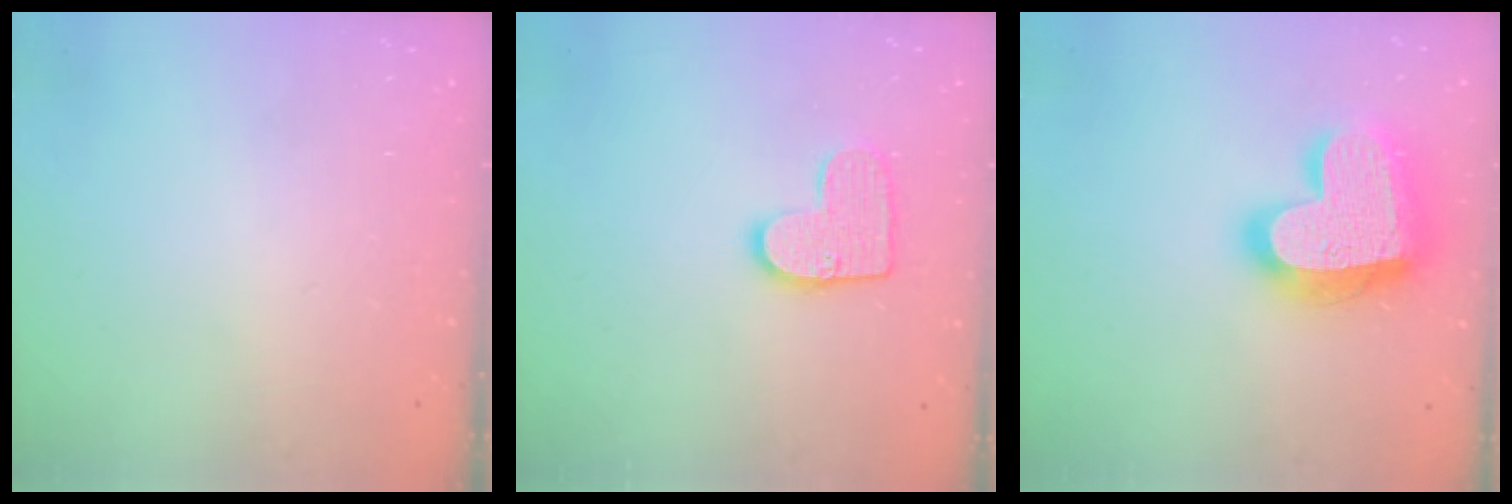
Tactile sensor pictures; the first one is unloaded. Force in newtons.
{"total": 10.7, "press": 10.7, "slide": 0.6}
{"total": 24.6, "press": 24.5, "slide": 1.9}